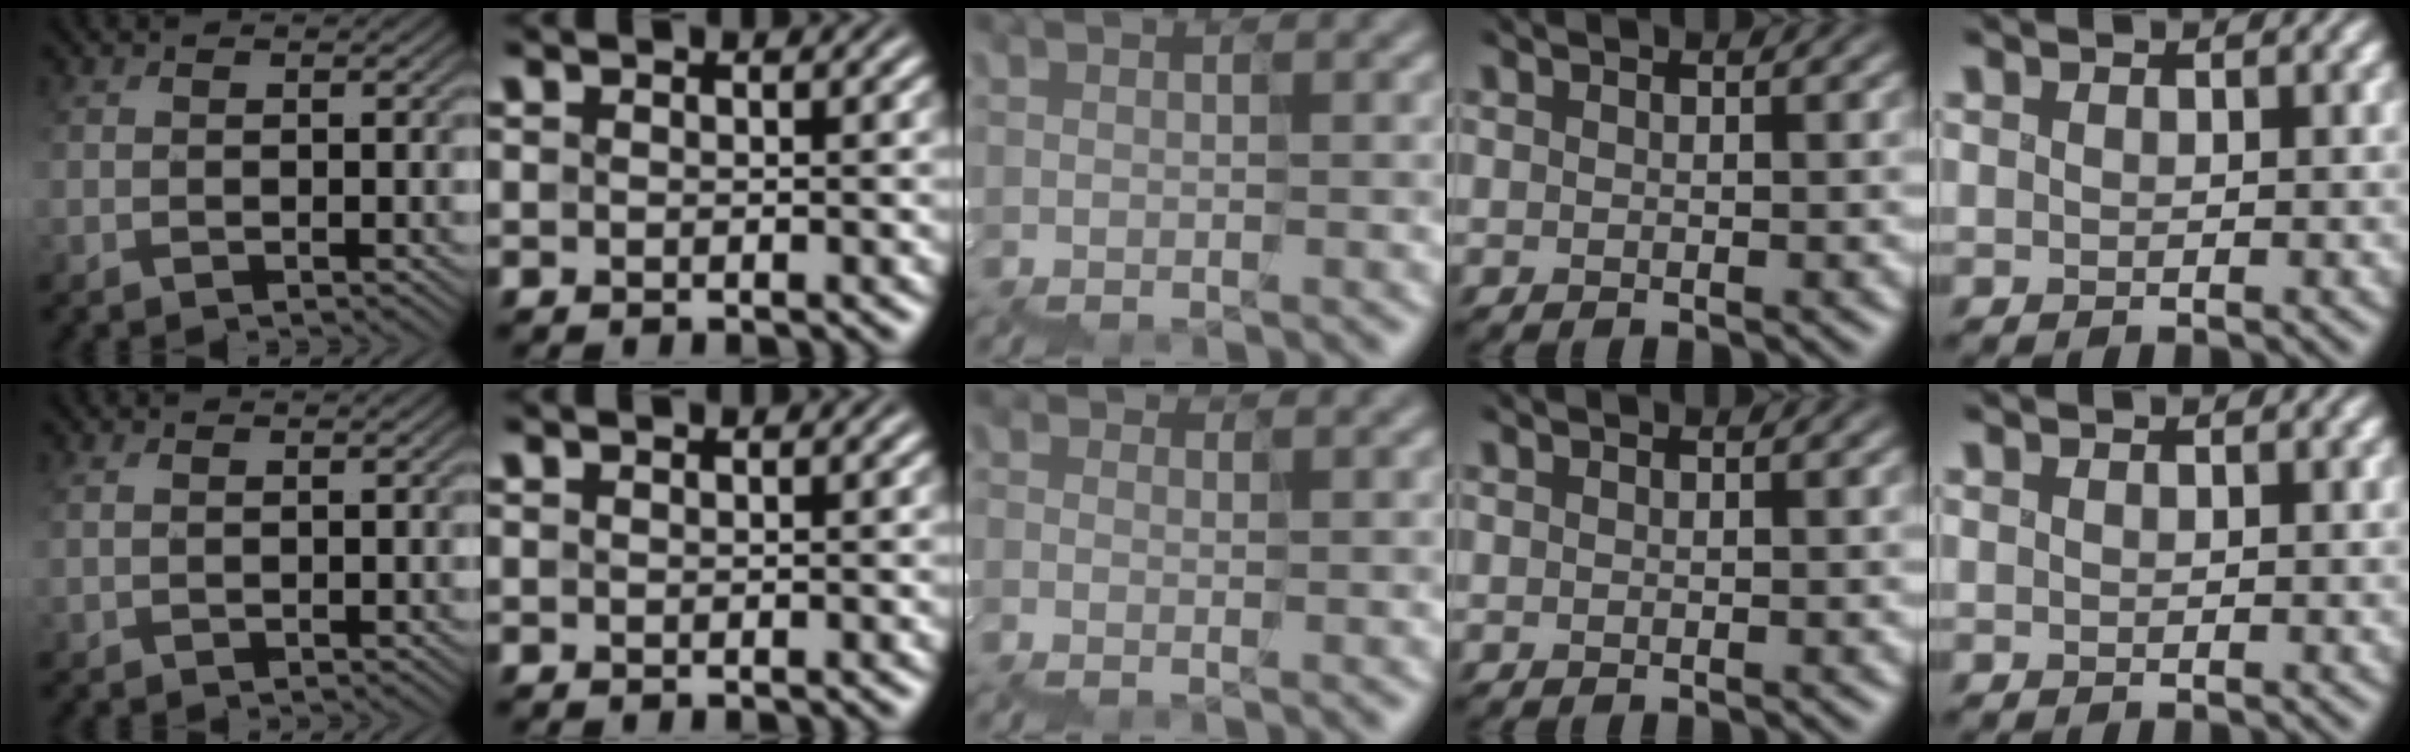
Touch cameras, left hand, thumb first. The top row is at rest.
{"thumb": {"total": 1.4, "force": [1.2, -0.1, -0.6], "torque": [0.012, 0.007, 0.027]}, "middle": {"total": 1.2, "force": [-0.6, -0.5, -0.9], "torque": [0.000, -0.013, -0.012]}}